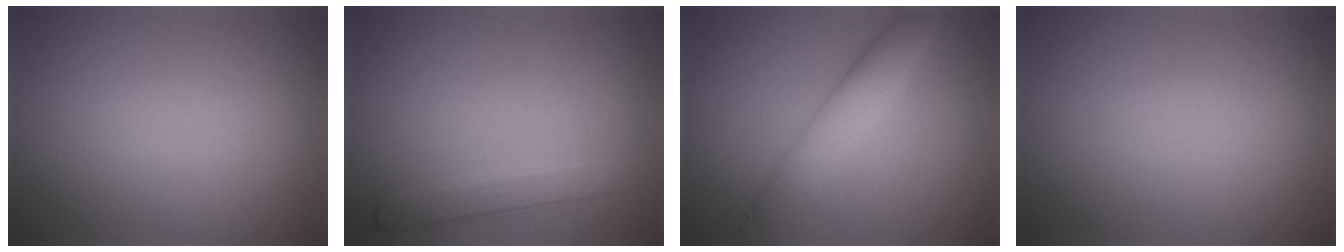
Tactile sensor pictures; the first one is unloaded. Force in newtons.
{"total": 2.3, "press": 2.3, "slide": 0.1}
{"total": 4.8, "press": 4.8, "slide": 0.1}
{"total": 0.0}